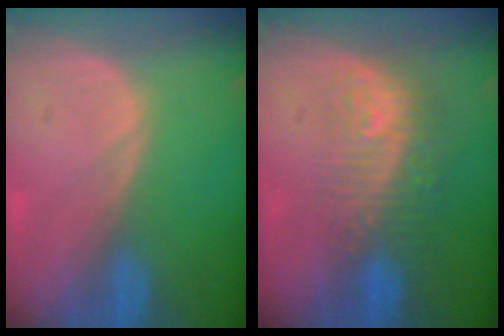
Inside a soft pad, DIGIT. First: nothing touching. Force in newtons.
{"total": 9.7, "press": 8.0, "slide": 5.4}